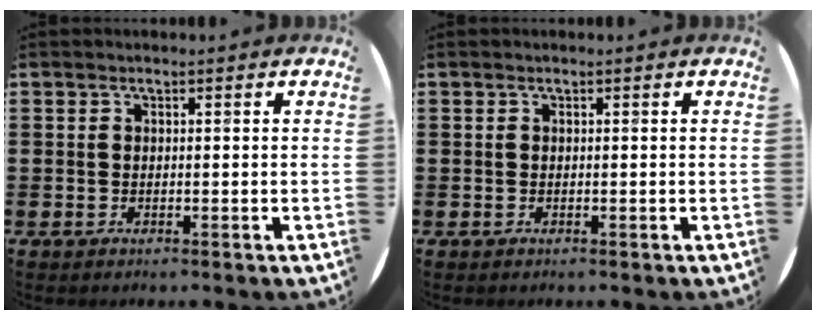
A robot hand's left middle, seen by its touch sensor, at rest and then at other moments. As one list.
[{"total": 0.0}]